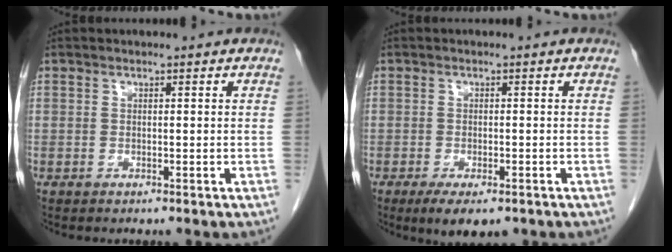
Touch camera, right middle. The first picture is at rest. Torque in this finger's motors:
{"motor_torque": [1.13, -0.50, 0.18, 0.13]}